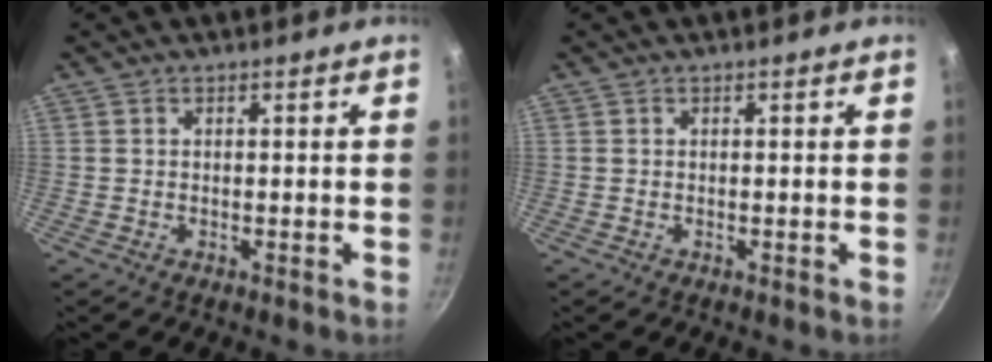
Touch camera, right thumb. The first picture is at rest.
{"total": 0.0}